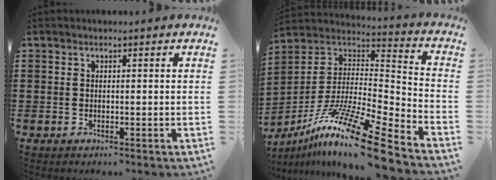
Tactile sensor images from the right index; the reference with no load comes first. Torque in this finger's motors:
{"motor_torque": [0.25, -0.48, 1.04, 0.21]}